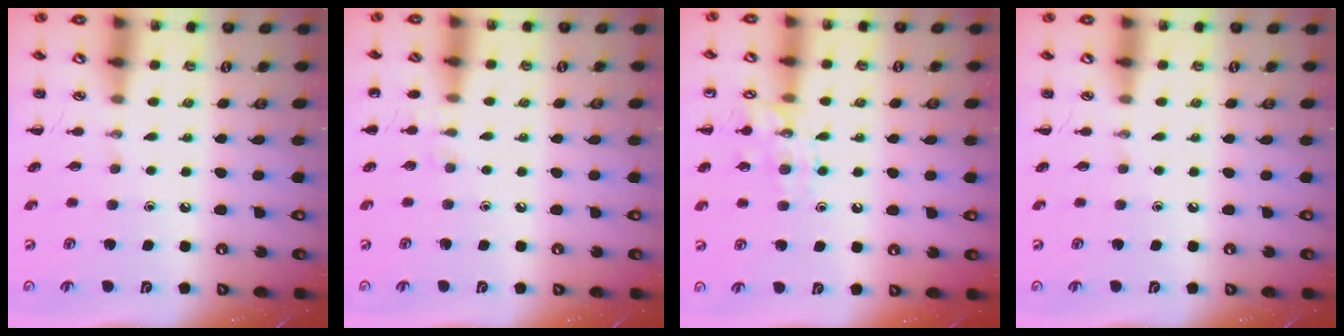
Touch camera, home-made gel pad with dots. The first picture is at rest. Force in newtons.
{"total": 5.5, "press": 5.3, "slide": 1.7}
{"total": 11.1, "press": 11.1, "slide": 0.6}
{"total": 0.0}